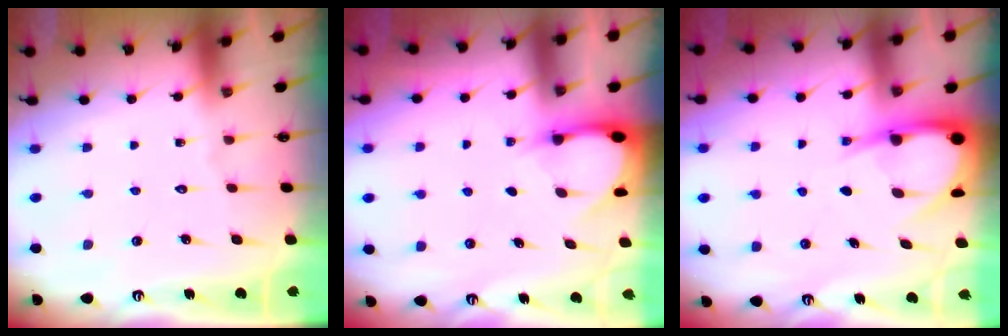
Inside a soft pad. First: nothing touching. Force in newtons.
{"total": 2.9, "press": 2.9, "slide": 0.3}
{"total": 8.0, "press": 7.9, "slide": 0.8}